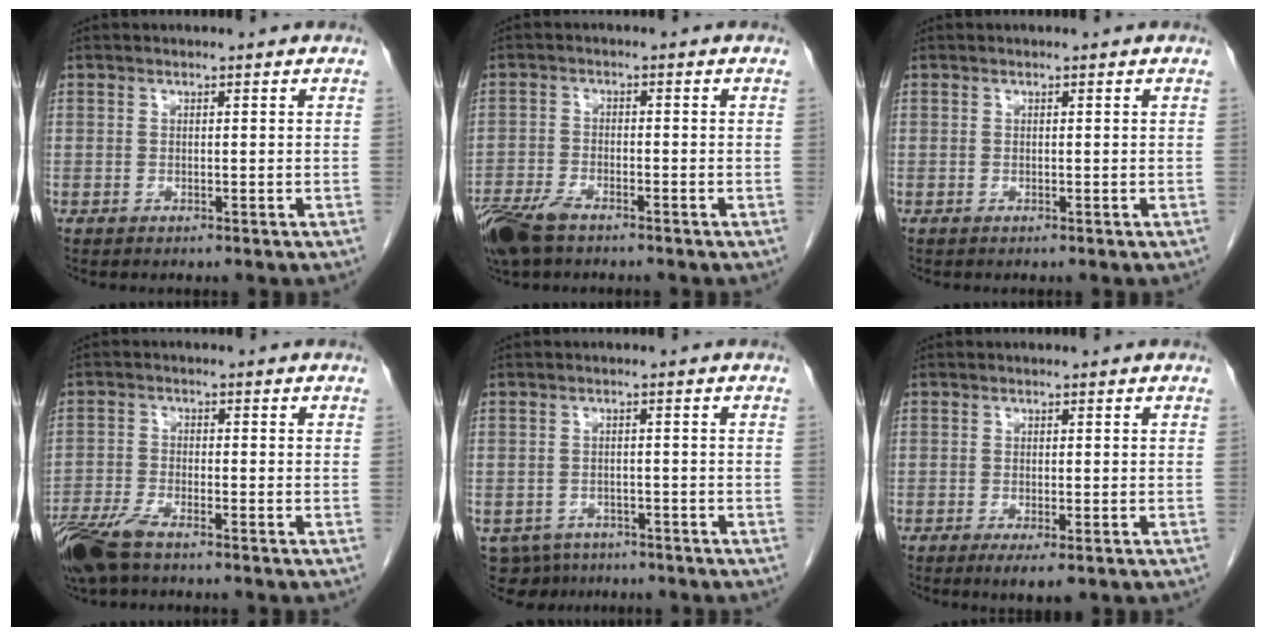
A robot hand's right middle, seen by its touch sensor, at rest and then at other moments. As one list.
[{"total": 7.6, "force": [-5.7, 2.8, 4.3], "torque": [-0.085, -0.013, -0.106]}, {"total": 0.0}, {"total": 7.8, "force": [-5.9, 1.9, 4.7], "torque": [-0.096, -0.018, -0.113]}, {"total": 6.6, "force": [-5.0, 4.3, 0.8], "torque": [-0.014, 0.001, -0.068]}, {"total": 3.0, "force": [-1.6, 0.7, 2.4], "torque": [-0.034, -0.006, -0.021]}]